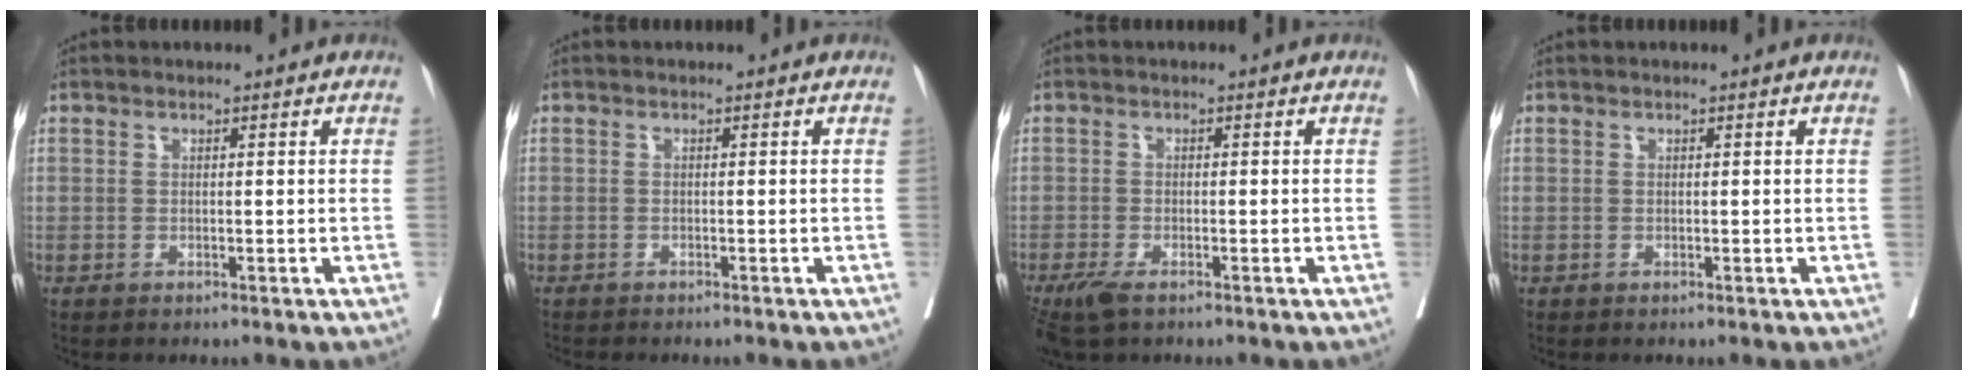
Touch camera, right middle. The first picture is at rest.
{"total": 2.2, "force": [-2.0, 0.3, 0.9], "torque": [-0.013, -0.002, -0.026]}
{"total": 3.8, "force": [-2.6, 1.2, 2.6], "torque": [-0.055, -0.009, -0.044]}
{"total": 0.0}